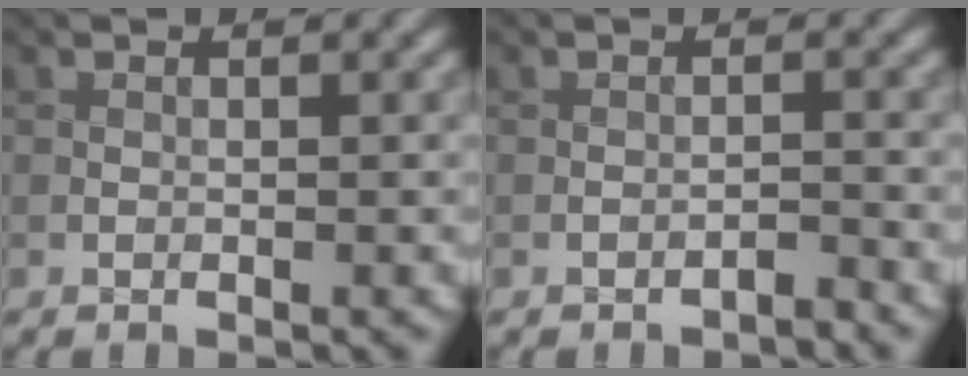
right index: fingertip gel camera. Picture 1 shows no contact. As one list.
[{"total": 1.0, "force": [-1.0, 0.0, 0.2], "torque": [0.000, 0.005, -0.015]}]